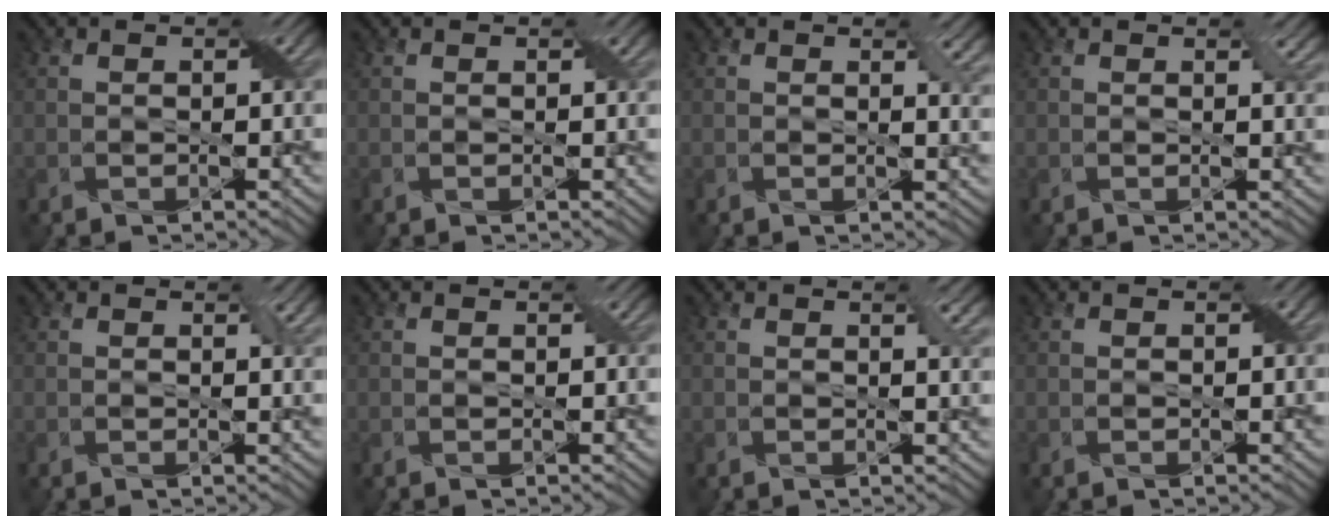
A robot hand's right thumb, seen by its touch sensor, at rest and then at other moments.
{"total": 0.0}
{"total": 2.5, "force": [1.3, 0.8, 2.0], "torque": [-0.033, -0.004, 0.023]}
{"total": 1.2, "force": [0.8, 0.2, 0.9], "torque": [-0.013, -0.004, 0.015]}
{"total": 1.2, "force": [0.7, 0.4, 0.8], "torque": [-0.013, -0.004, 0.014]}
{"total": 0.0}
{"total": 1.8, "force": [1.0, 0.3, 1.4], "torque": [-0.022, -0.002, 0.019]}
{"total": 0.0}